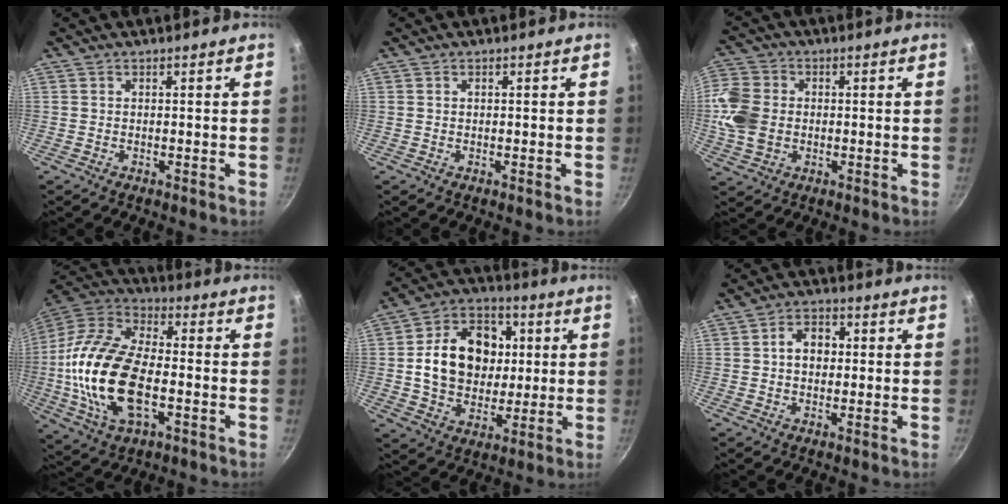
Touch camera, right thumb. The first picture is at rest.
{"total": 0.0}
{"total": 10.6, "force": [-0.4, 8.4, 6.5], "torque": [-0.124, 0.005, -0.019]}
{"total": 22.6, "force": [-3.7, 12.0, 18.8], "torque": [-0.370, 0.027, -0.078]}
{"total": 17.6, "force": [2.0, 13.8, 10.8], "torque": [-0.140, 0.018, 0.030]}
{"total": 5.7, "force": [0.5, 4.3, 3.7], "torque": [-0.032, 0.015, 0.001]}